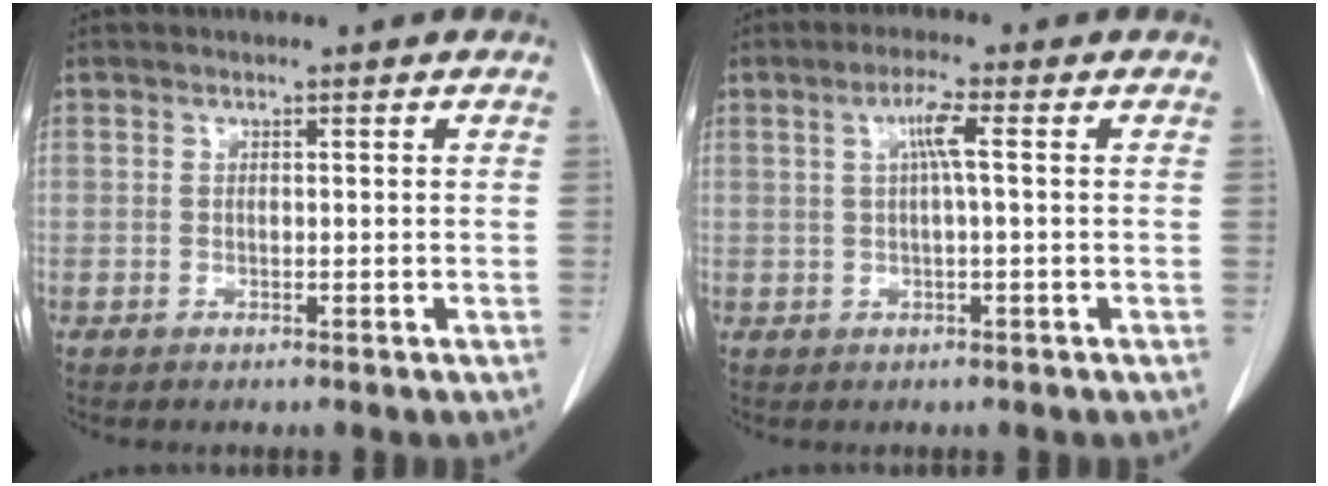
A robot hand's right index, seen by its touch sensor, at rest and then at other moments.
{"total": 3.4, "force": [0.7, 0.2, 3.4], "torque": [-0.064, 0.008, 0.013]}